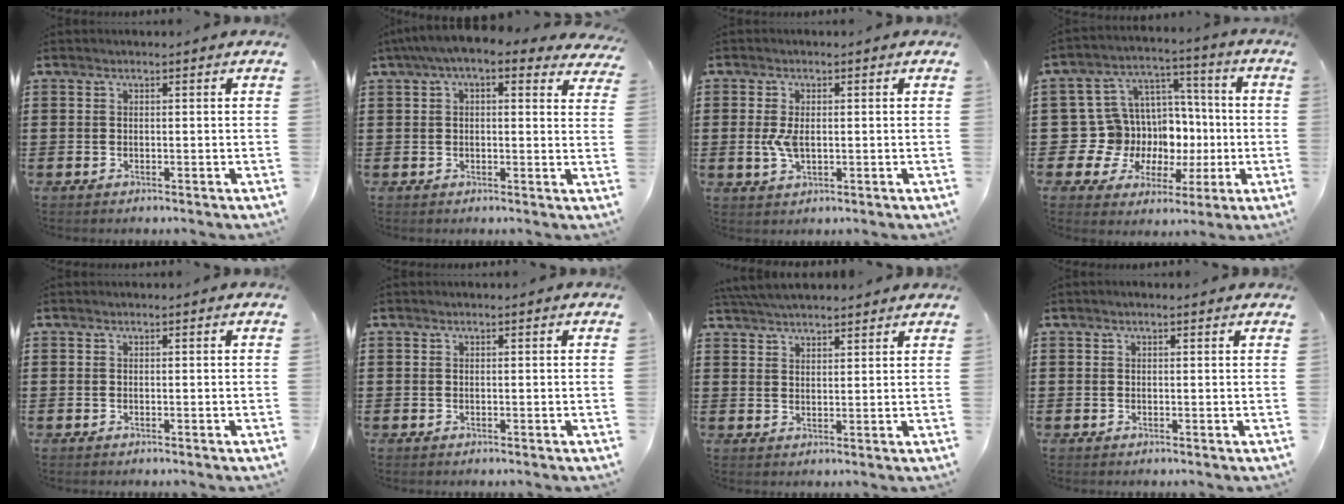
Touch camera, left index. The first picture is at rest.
{"total": 5.3, "force": [3.3, 1.5, 3.9], "torque": [-0.083, 0.000, 0.057]}
{"total": 3.9, "force": [-0.1, 2.0, 3.3], "torque": [-0.088, -0.002, -0.010]}
{"total": 11.6, "force": [-1.2, 11.2, 3.0], "torque": [-0.106, -0.016, -0.007]}
{"total": 0.0}
{"total": 0.0}
{"total": 4.6, "force": [4.4, 0.5, 1.2], "torque": [-0.036, -0.005, 0.084]}
{"total": 0.6, "force": [0.3, 0.3, 0.3], "torque": [-0.007, 0.005, 0.005]}